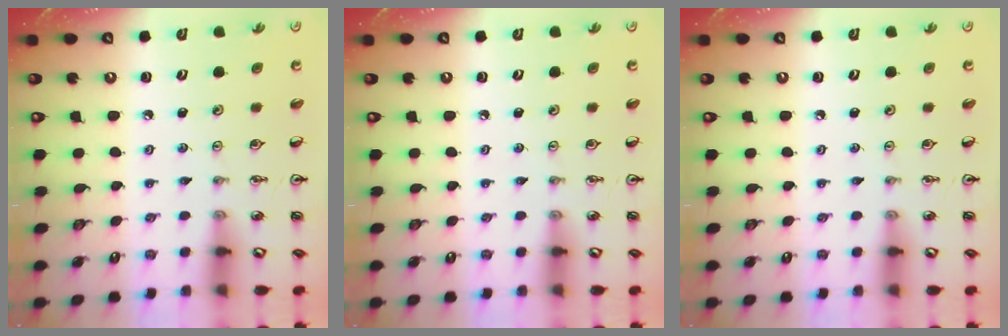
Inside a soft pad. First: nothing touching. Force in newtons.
{"total": 0.0}
{"total": 0.0}